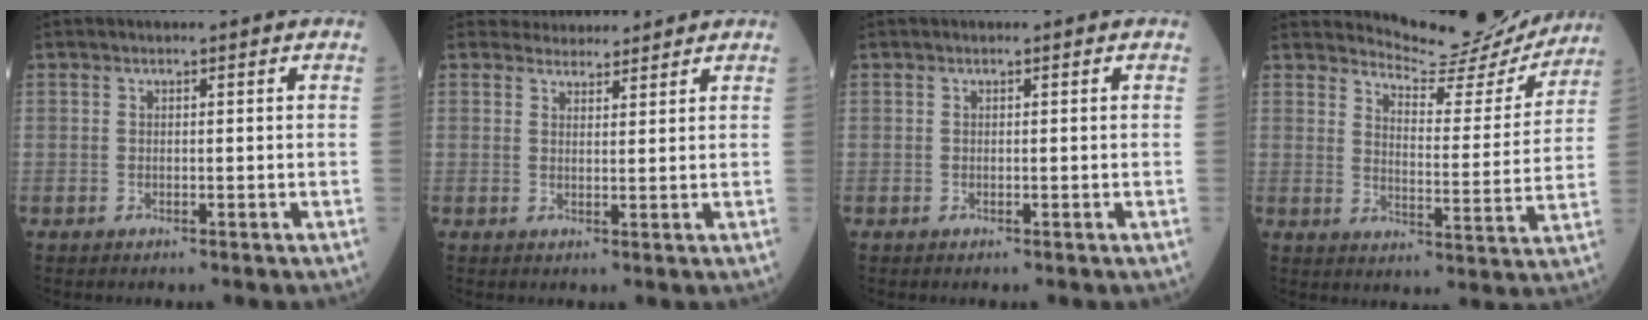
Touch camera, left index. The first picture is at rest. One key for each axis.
{"total": 4.1, "fx": 4.0, "fy": 1.1, "fz": -0.1, "tx": 0.002, "ty": 0.015, "tz": 0.058}
{"total": 0.0}
{"total": 13.2, "fx": 13.1, "fy": 1.6, "fz": 1.0, "tx": -0.016, "ty": -0.046, "tz": 0.167}